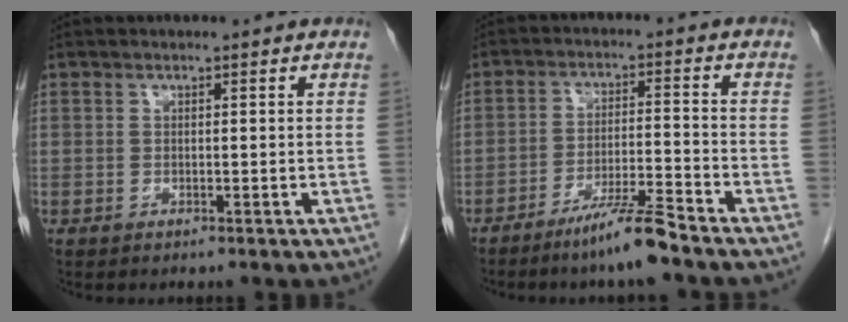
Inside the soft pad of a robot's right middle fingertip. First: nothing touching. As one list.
[{"total": 7.2, "force": [-5.5, -0.5, 4.5], "torque": [-0.080, -0.019, -0.105]}]